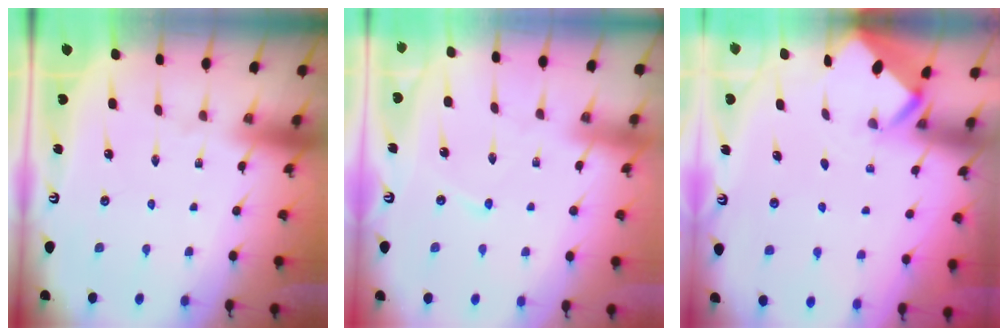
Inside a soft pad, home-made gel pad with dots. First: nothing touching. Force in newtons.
{"total": 2.9, "press": 2.9, "slide": 0.2}
{"total": 1.9, "press": 1.9, "slide": 0.2}